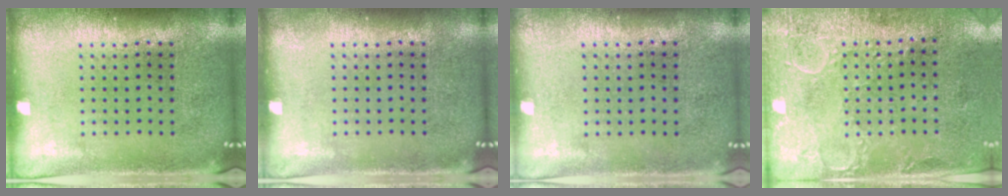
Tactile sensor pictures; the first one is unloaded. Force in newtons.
{"total": 0.0}
{"total": 0.0}
{"total": 2.9, "press": 2.5, "slide": 1.5}